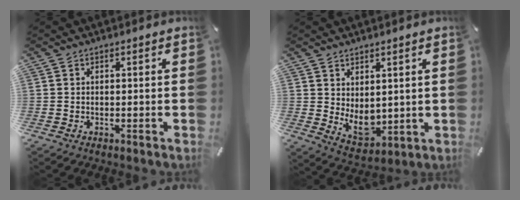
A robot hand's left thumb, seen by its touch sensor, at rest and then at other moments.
{"total": 7.5, "force": [1.1, 5.8, 4.6], "torque": [-0.063, -0.014, 0.027]}